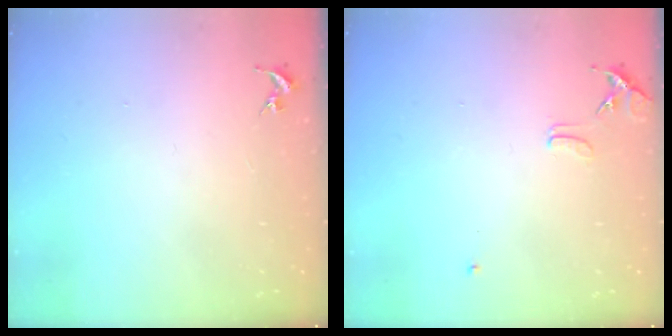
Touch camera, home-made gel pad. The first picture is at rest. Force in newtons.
{"total": 8.3, "press": 8.3, "slide": 0.7}